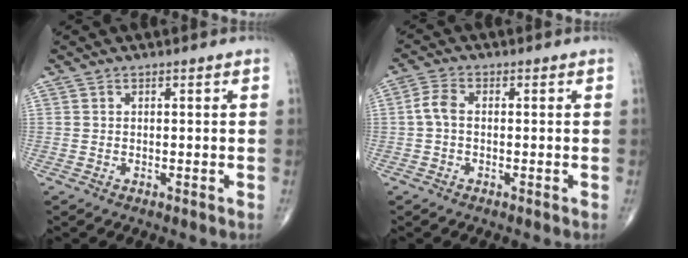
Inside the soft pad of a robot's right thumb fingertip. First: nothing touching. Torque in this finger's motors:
{"motor_torque": [-0.30, 0.42, 0.29, -0.04, 0.02]}